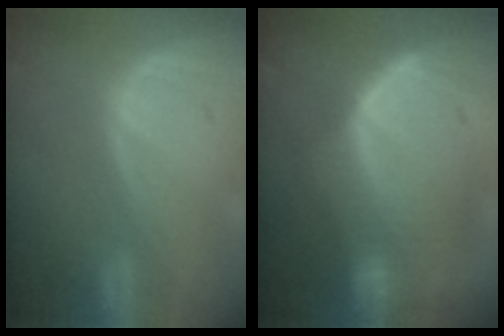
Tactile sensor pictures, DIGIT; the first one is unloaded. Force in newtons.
{"total": 9.5, "press": 9.1, "slide": 3.0}